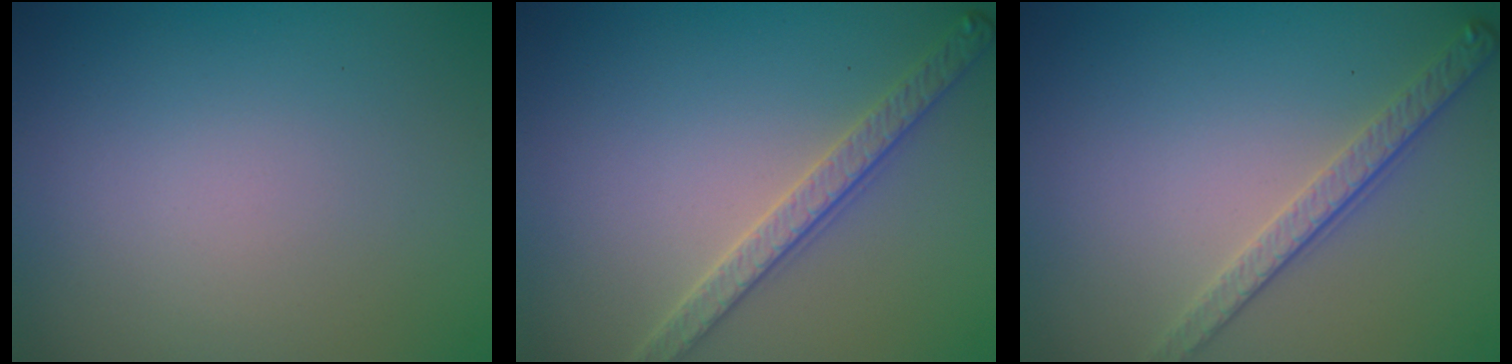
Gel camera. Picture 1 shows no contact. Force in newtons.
{"total": 3.0, "press": 2.9, "slide": 0.7}
{"total": 2.8, "press": 2.5, "slide": 1.2}